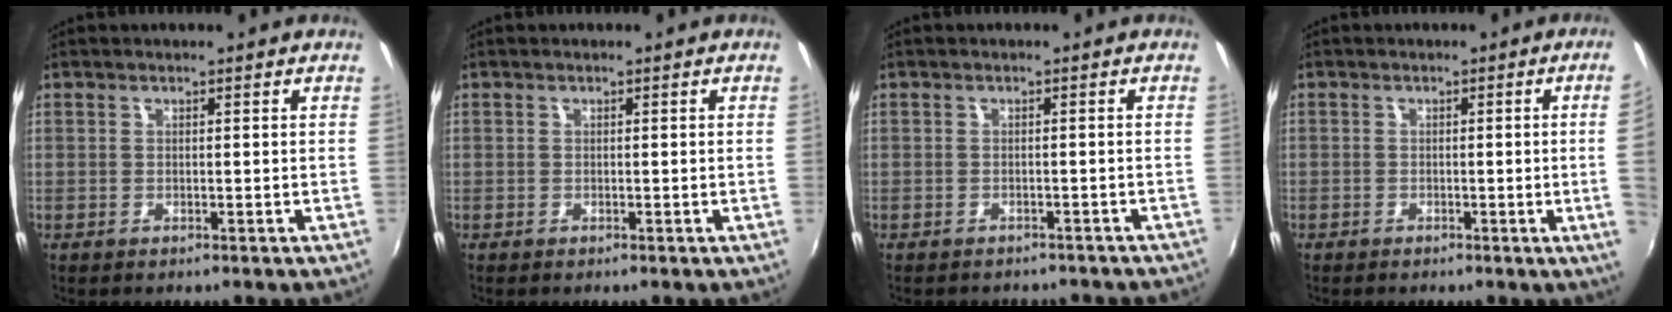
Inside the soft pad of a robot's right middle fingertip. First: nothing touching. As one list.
[{"total": 0.0}, {"total": 6.7, "force": [-5.8, 2.3, 2.2], "torque": [-0.048, -0.017, -0.070]}, {"total": 3.9, "force": [-0.2, -1.7, 3.5], "torque": [-0.057, -0.010, 0.003]}]